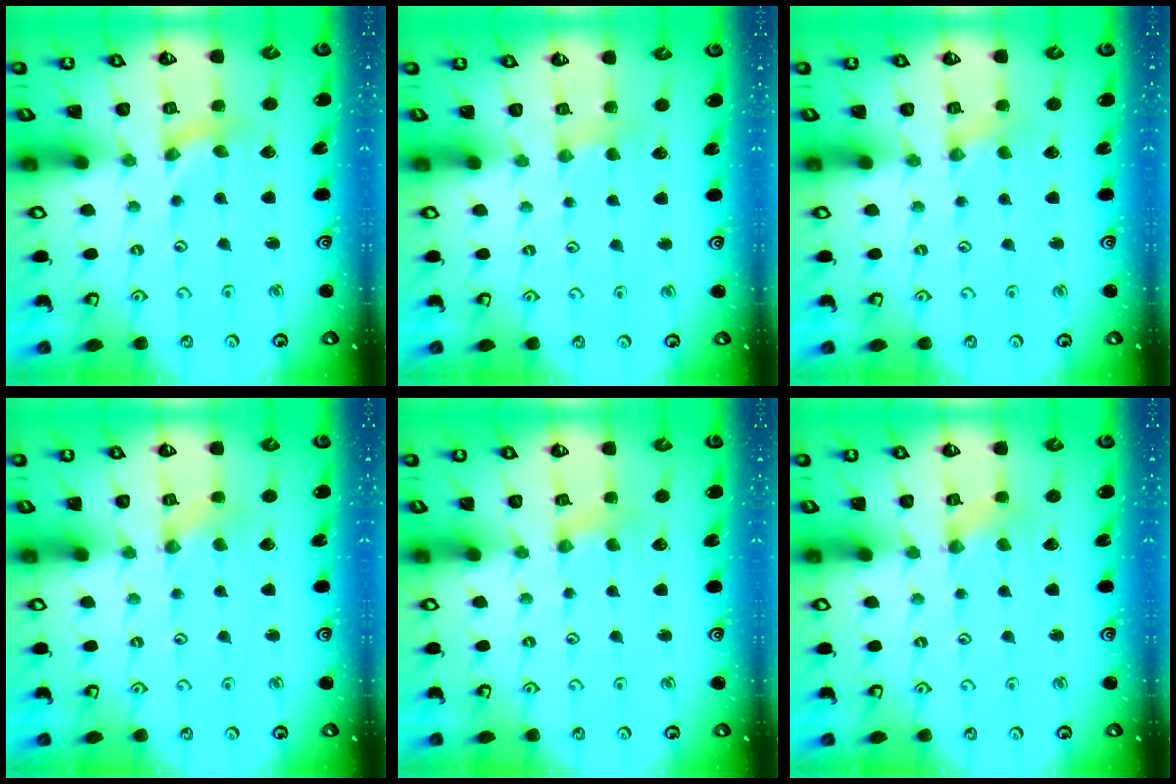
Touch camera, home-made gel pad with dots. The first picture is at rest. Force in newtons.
{"total": 2.2, "press": 2.2, "slide": 0.4}
{"total": 0.0}
{"total": 0.0}
{"total": 1.7, "press": 1.6, "slide": 0.4}
{"total": 0.0}